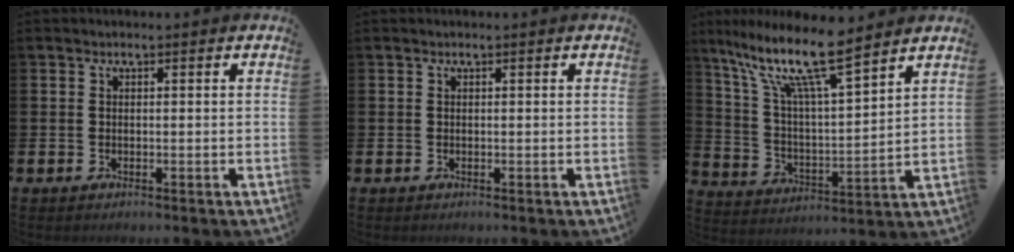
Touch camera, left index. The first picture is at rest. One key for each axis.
{"total": 0.0}
{"total": 12.8, "fx": 10.1, "fy": 2.2, "fz": 7.5, "tx": -0.170, "ty": -0.052, "tz": 0.172}